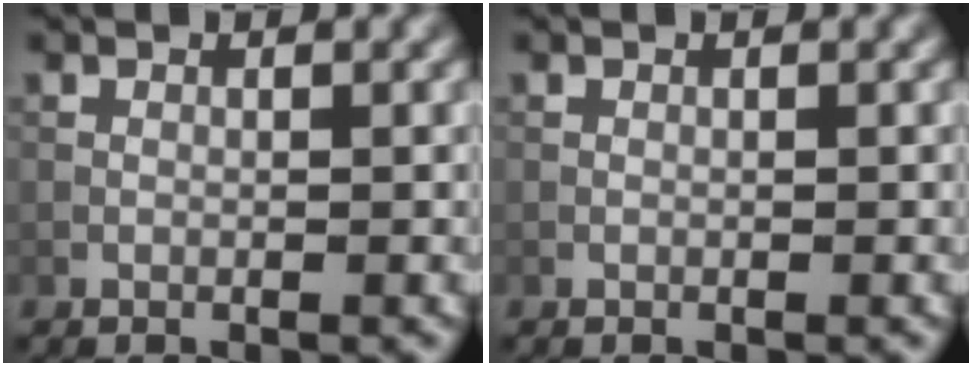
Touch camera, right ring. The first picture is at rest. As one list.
[{"total": 0.0}]